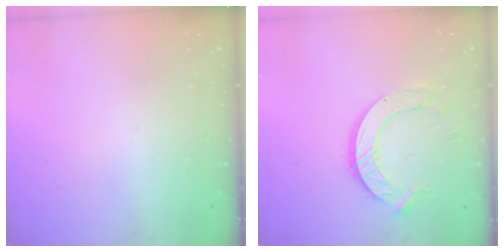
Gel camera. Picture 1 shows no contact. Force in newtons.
{"total": 9.7, "press": 9.7, "slide": 0.8}